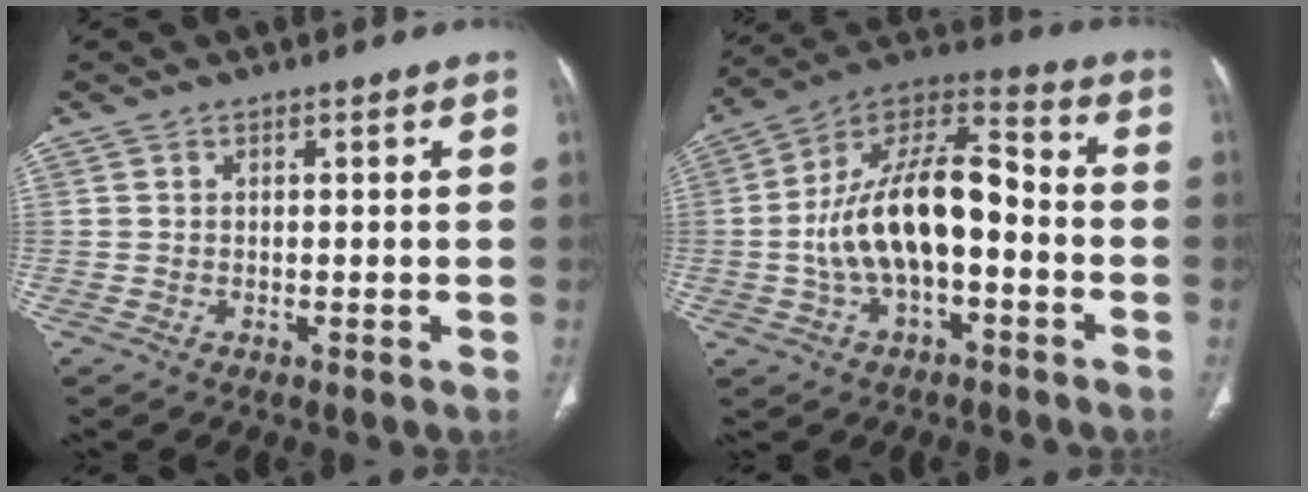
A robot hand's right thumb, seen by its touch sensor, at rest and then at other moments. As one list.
[{"total": 18.1, "force": [-2.8, 8.9, 15.5], "torque": [-0.274, 0.052, -0.053]}]